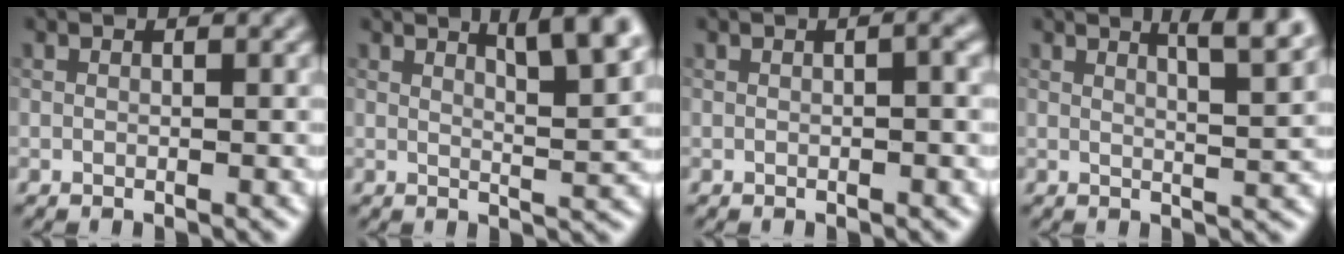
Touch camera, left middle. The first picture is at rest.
{"total": 5.6, "force": [3.3, 1.3, 4.4], "torque": [-0.046, 0.010, 0.044]}
{"total": 1.5, "force": [0.1, 0.4, 1.4], "torque": [-0.018, 0.006, 0.000]}
{"total": 5.1, "force": [3.3, 1.1, 3.8], "torque": [-0.038, 0.017, 0.031]}